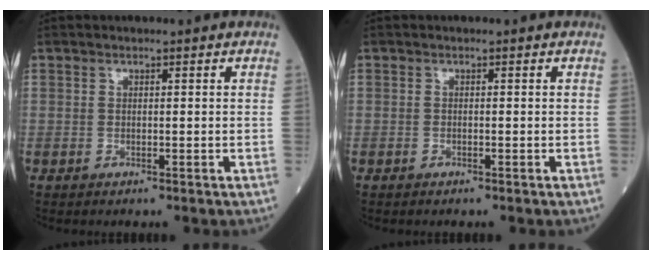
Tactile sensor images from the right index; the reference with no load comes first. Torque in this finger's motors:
{"motor_torque": [0.06, -0.04, 0.03, 0.01]}